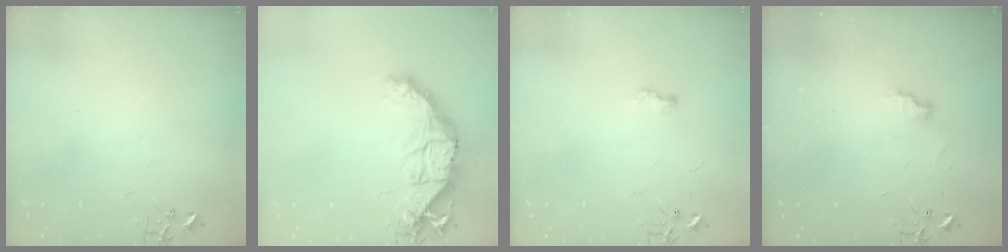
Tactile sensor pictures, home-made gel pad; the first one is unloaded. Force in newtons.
{"total": 18.1, "press": 18.0, "slide": 2.0}
{"total": 6.0, "press": 6.0, "slide": 0.7}
{"total": 6.7, "press": 6.6, "slide": 0.7}